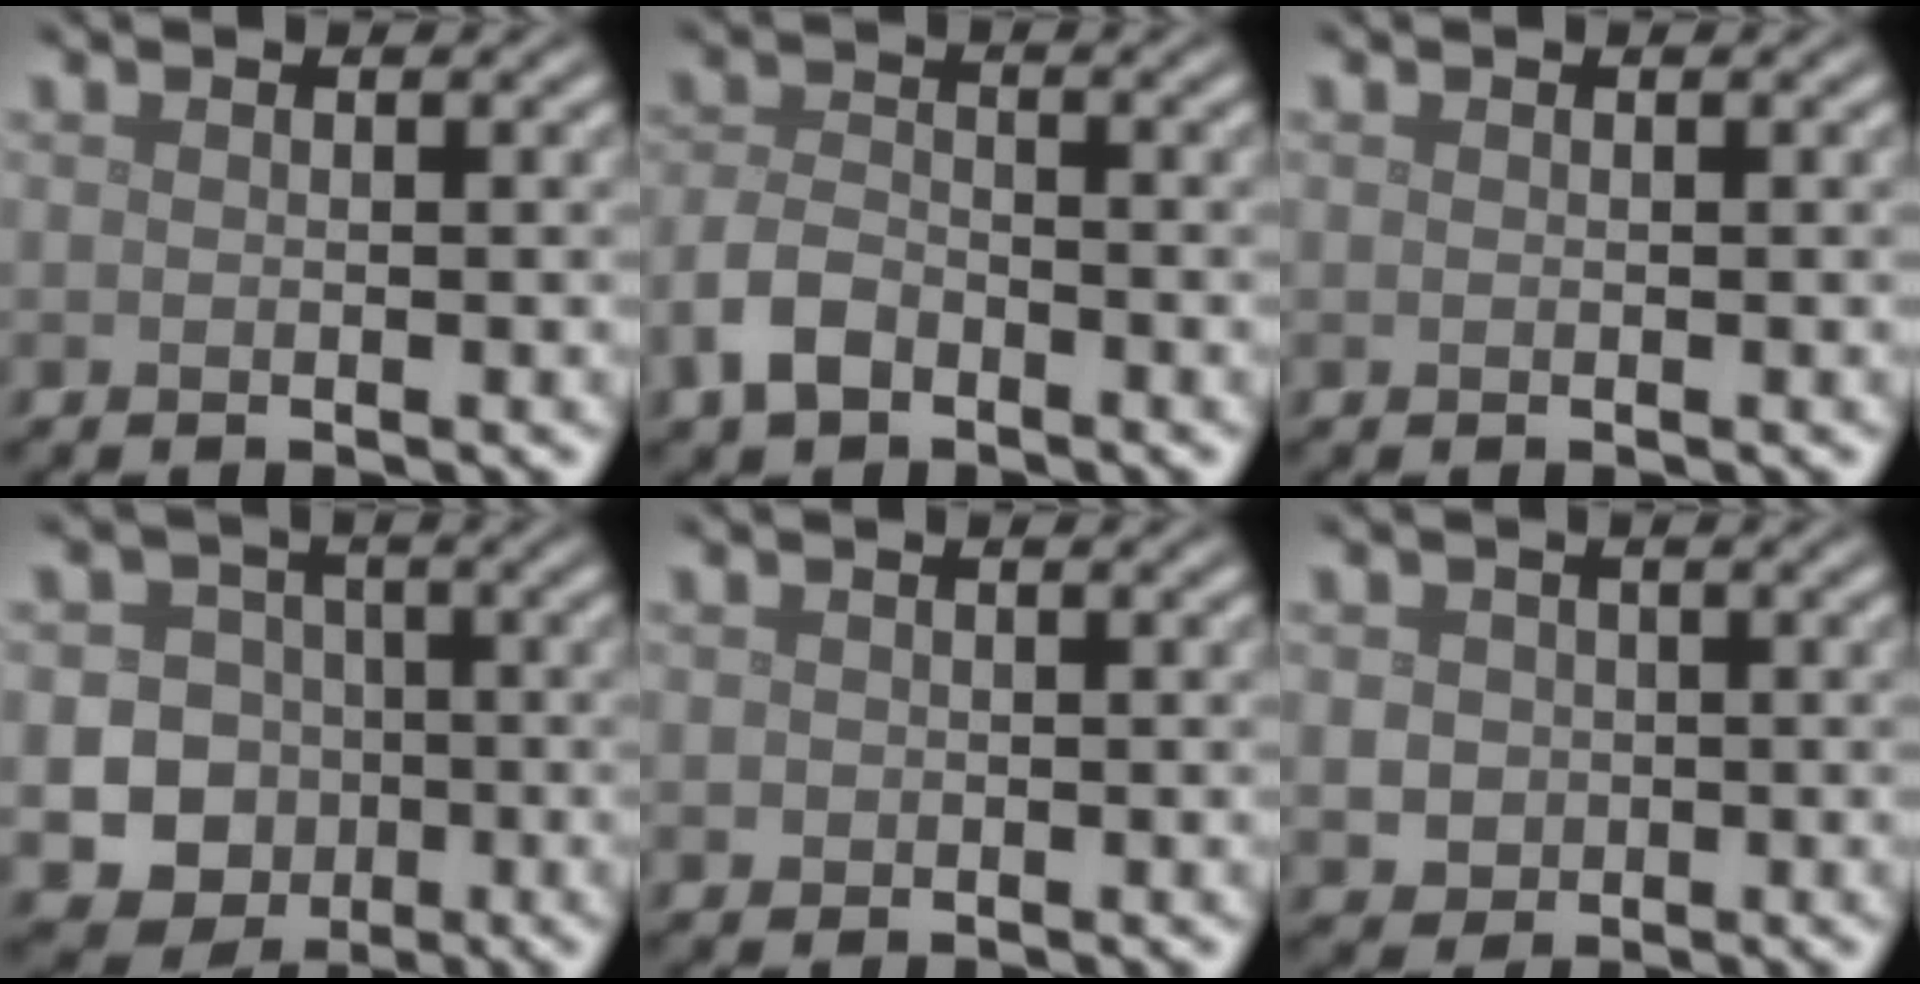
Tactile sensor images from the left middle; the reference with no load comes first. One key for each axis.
{"total": 3.2, "fx": -2.1, "fy": 1.8, "fz": 1.7, "tx": -0.033, "ty": 0.002, "tz": -0.053}
{"total": 0.0}
{"total": 10.7, "fx": -3.4, "fy": 9.8, "fz": 2.7, "tx": -0.028, "ty": -0.024, "tz": -0.077}
{"total": 0.7, "fx": 0.0, "fy": 0.6, "fz": 0.1, "tx": 0.003, "ty": -0.003, "tz": -0.003}
{"total": 2.5, "fx": -0.1, "fy": 2.4, "fz": 0.8, "tx": -0.007, "ty": -0.003, "tz": -0.003}